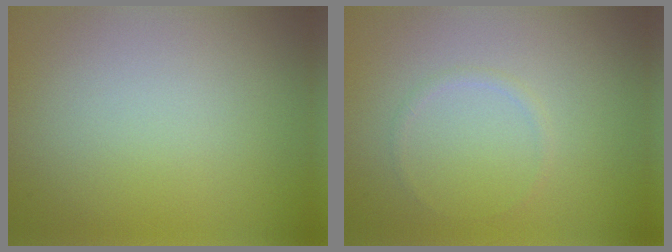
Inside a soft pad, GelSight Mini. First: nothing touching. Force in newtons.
{"total": 0.7, "press": 0.7, "slide": 0.1}